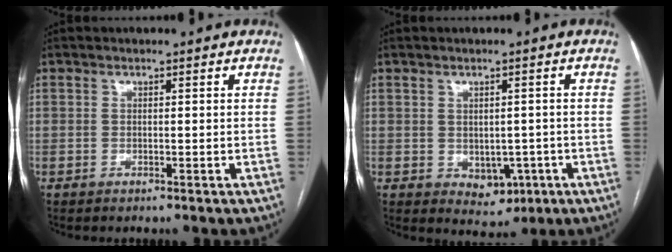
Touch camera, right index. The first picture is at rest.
{"total": 4.7, "force": [-1.2, 3.3, 3.1], "torque": [-0.035, 0.001, -0.002]}